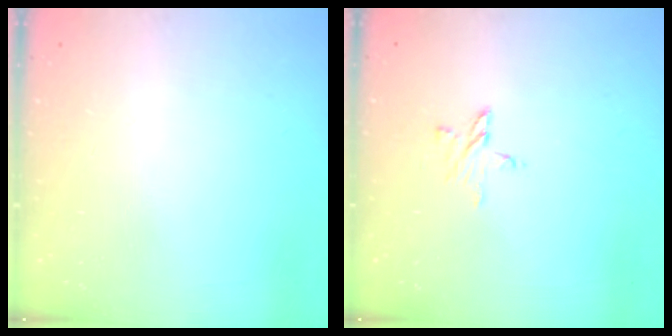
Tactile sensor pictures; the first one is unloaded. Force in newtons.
{"total": 4.8, "press": 4.8, "slide": 0.5}